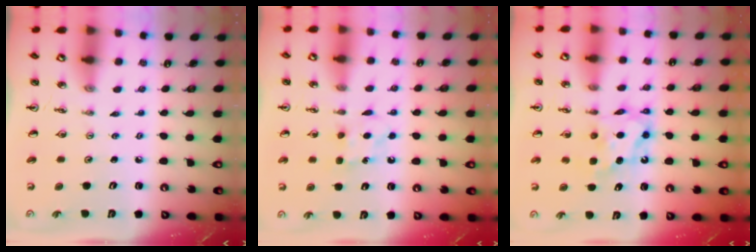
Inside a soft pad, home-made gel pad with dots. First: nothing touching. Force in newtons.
{"total": 6.1, "press": 6.1, "slide": 0.9}
{"total": 6.9, "press": 6.9, "slide": 0.6}